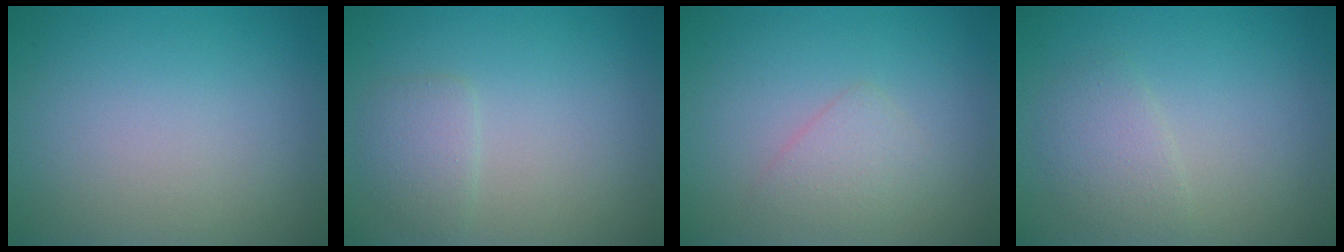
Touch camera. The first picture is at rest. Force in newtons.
{"total": 1.7, "press": 1.7, "slide": 0.1}
{"total": 1.7, "press": 1.7, "slide": 0.0}
{"total": 2.0, "press": 2.0, "slide": 0.1}